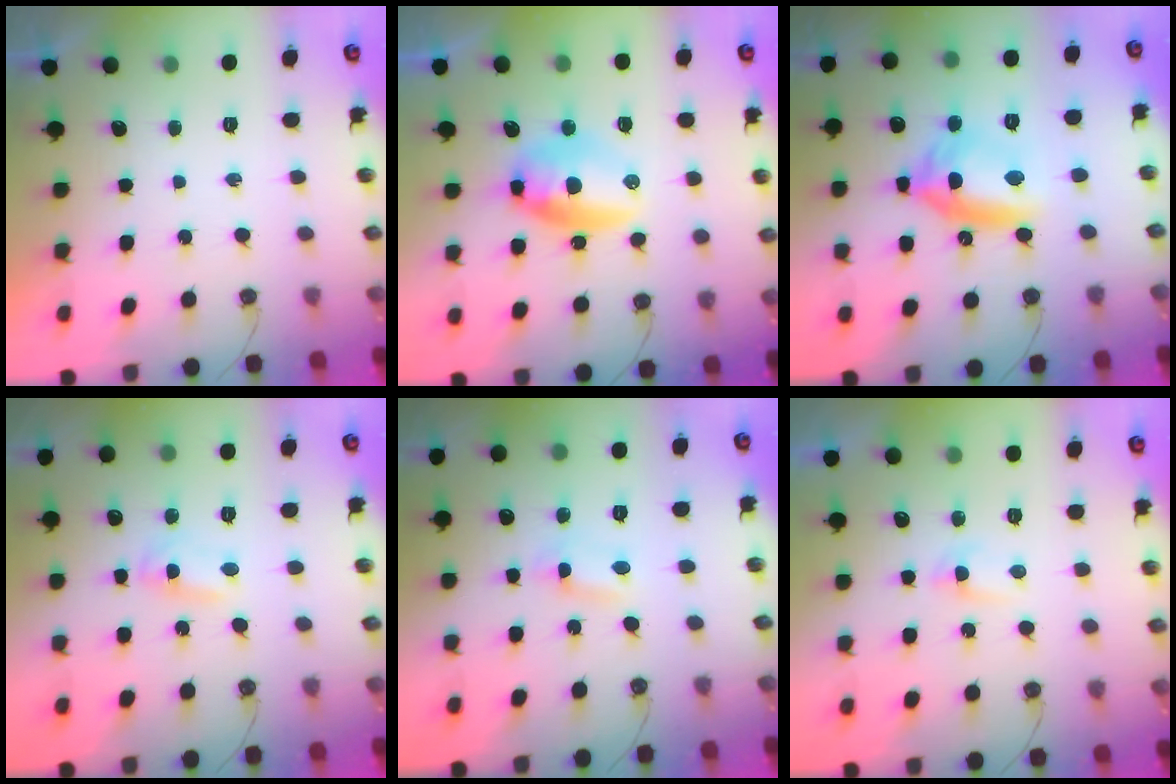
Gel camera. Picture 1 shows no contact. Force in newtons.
{"total": 11.1, "press": 10.7, "slide": 2.8}
{"total": 12.0, "press": 11.8, "slide": 2.0}
{"total": 3.9, "press": 3.9, "slide": 0.3}
{"total": 1.6, "press": 1.5, "slide": 0.2}
{"total": 2.5, "press": 2.5, "slide": 0.4}